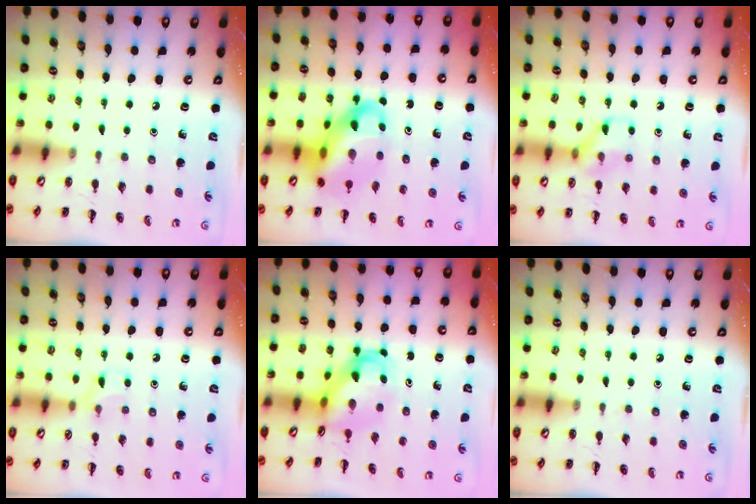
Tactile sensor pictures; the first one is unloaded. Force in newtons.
{"total": 14.8, "press": 14.3, "slide": 3.6}
{"total": 8.2, "press": 8.2, "slide": 0.4}
{"total": 6.7, "press": 6.3, "slide": 2.3}
{"total": 4.3, "press": 4.1, "slide": 1.1}
{"total": 0.0}